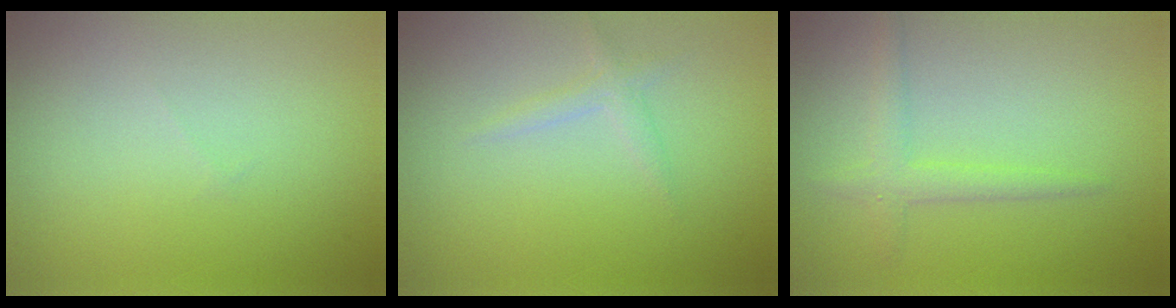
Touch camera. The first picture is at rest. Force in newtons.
{"total": 1.2, "press": 1.2, "slide": 0.1}
{"total": 2.1, "press": 2.1, "slide": 0.0}